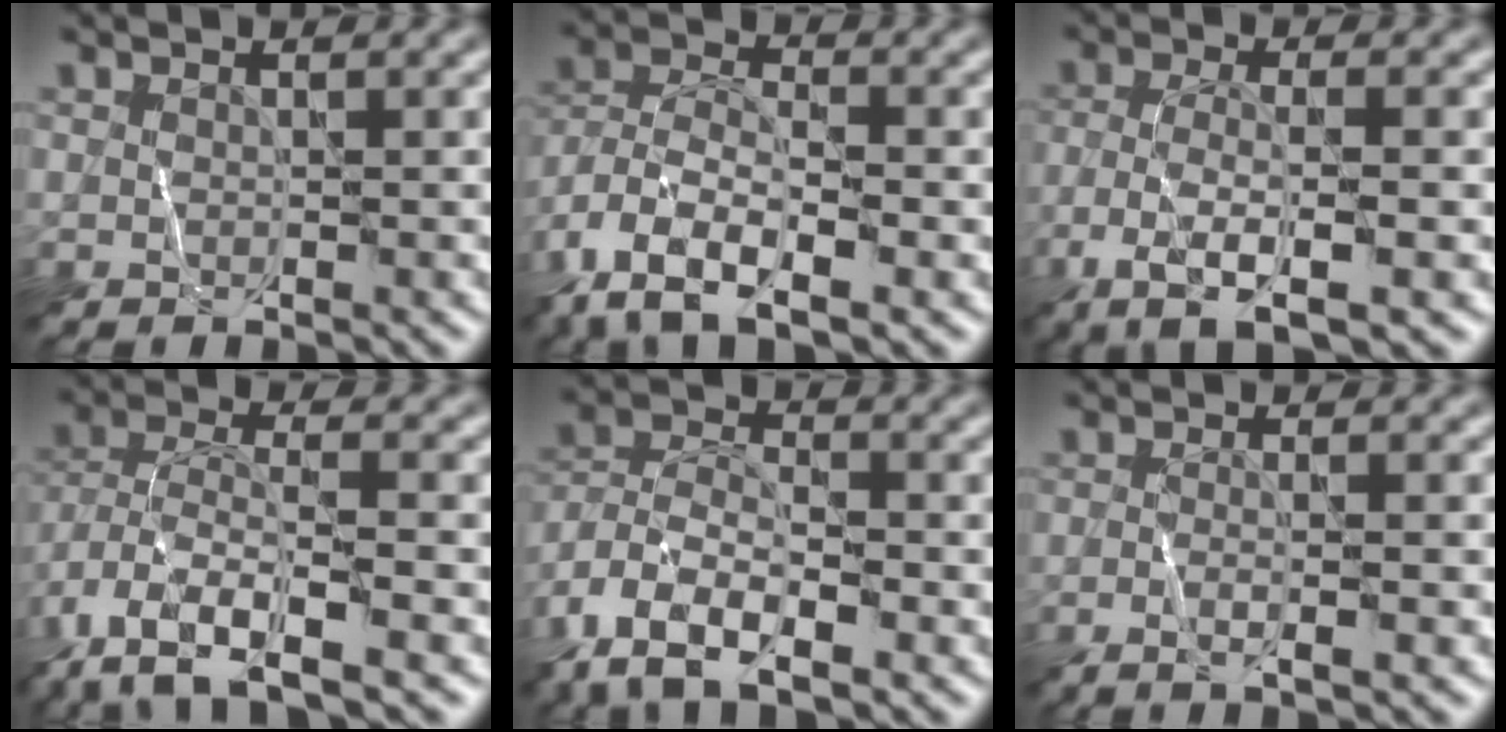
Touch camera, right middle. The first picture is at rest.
{"total": 9.4, "force": [-5.7, 4.0, 6.3], "torque": [-0.132, -0.003, -0.111]}
{"total": 5.7, "force": [-2.4, 1.3, 5.0], "torque": [-0.095, 0.001, -0.049]}
{"total": 9.9, "force": [-5.6, 3.3, 7.4], "torque": [-0.159, -0.014, -0.108]}
{"total": 8.9, "force": [-5.9, 3.8, 5.4], "torque": [-0.113, -0.006, -0.115]}
{"total": 2.7, "force": [-0.4, 0.8, 2.6], "torque": [-0.011, 0.002, -0.019]}